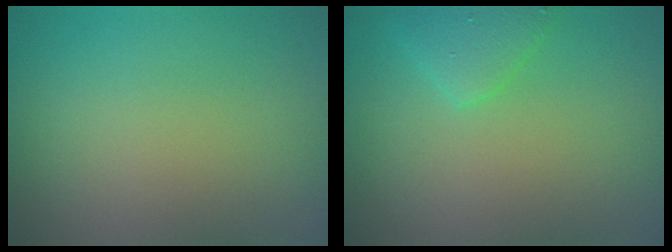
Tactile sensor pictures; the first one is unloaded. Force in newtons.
{"total": 2.5, "press": 2.5, "slide": 0.2}